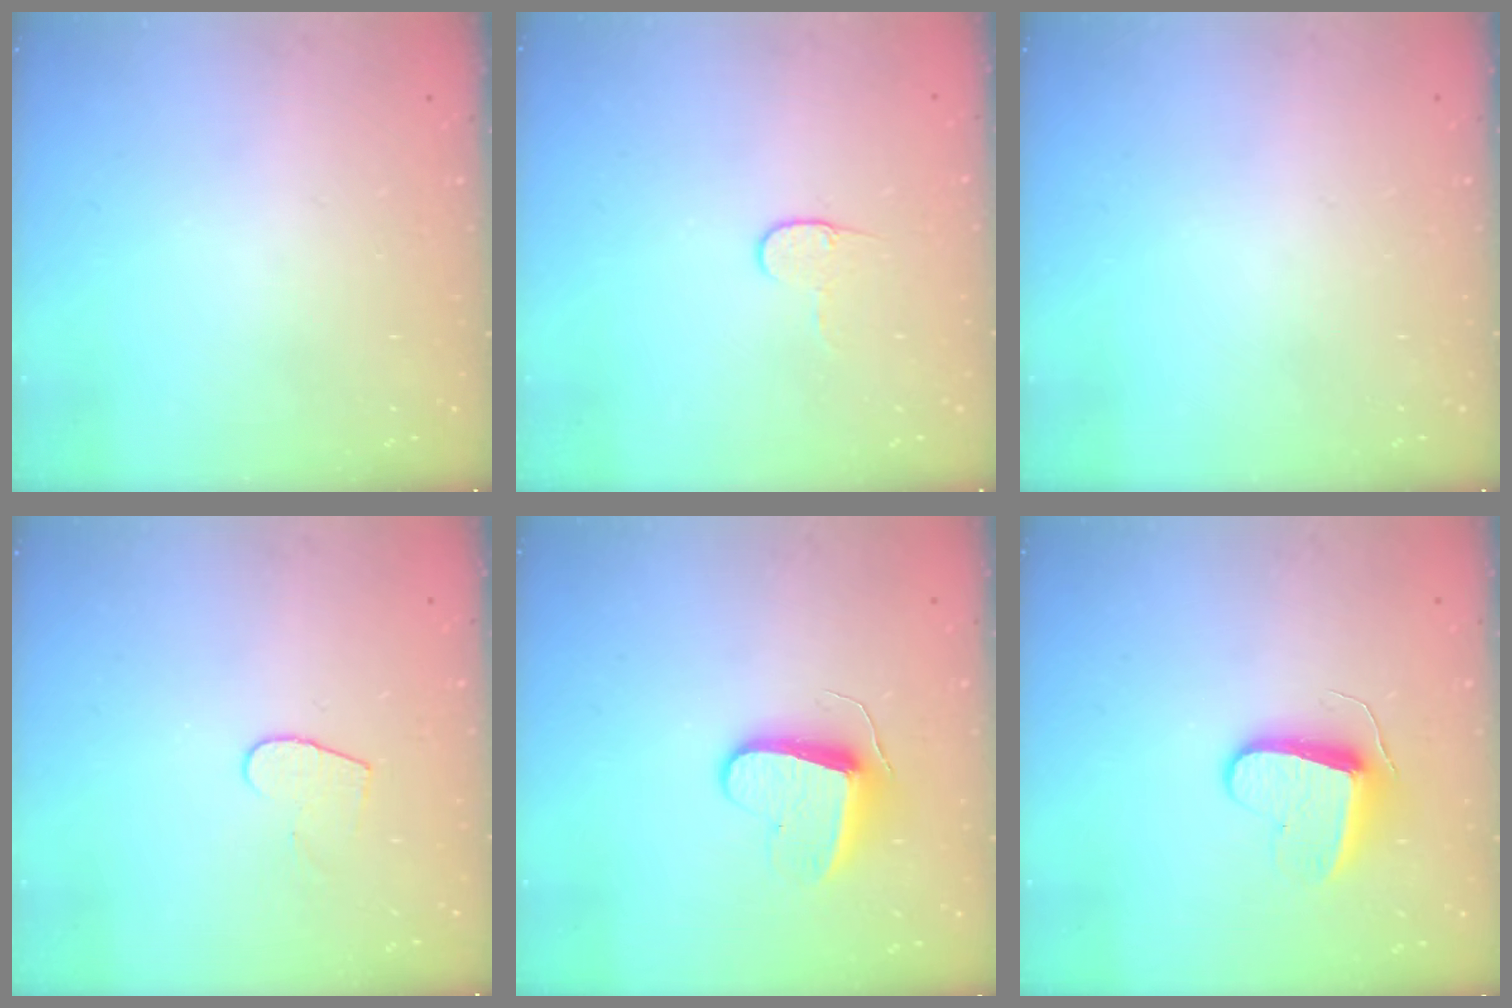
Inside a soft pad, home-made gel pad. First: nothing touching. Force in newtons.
{"total": 4.3, "press": 4.3, "slide": 0.4}
{"total": 0.0}
{"total": 5.8, "press": 5.8, "slide": 0.4}
{"total": 8.5, "press": 8.5, "slide": 0.3}
{"total": 8.5, "press": 8.5, "slide": 0.3}